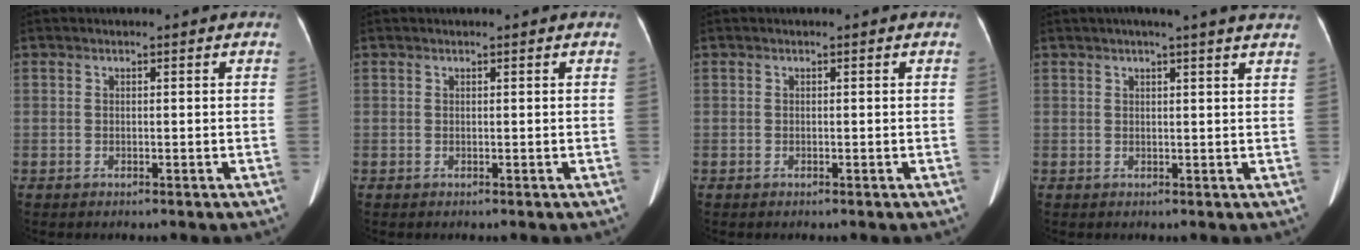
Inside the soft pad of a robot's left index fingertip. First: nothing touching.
{"total": 0.8, "force": [0.7, 0.2, 0.4], "torque": [-0.009, 0.013, 0.009]}
{"total": 0.6, "force": [-0.5, -0.1, -0.2], "torque": [0.003, -0.006, -0.006]}
{"total": 7.7, "force": [6.5, -0.3, 4.2], "torque": [-0.055, 0.019, 0.063]}